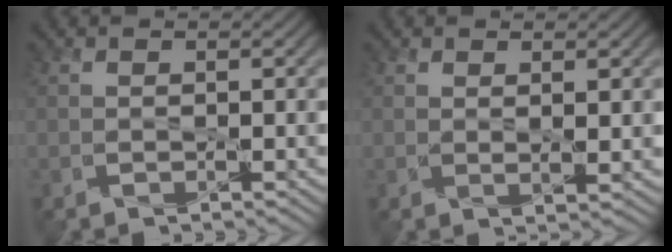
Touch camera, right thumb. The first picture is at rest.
{"total": 1.5, "force": [0.8, 0.3, 1.2], "torque": [-0.026, -0.004, 0.017]}